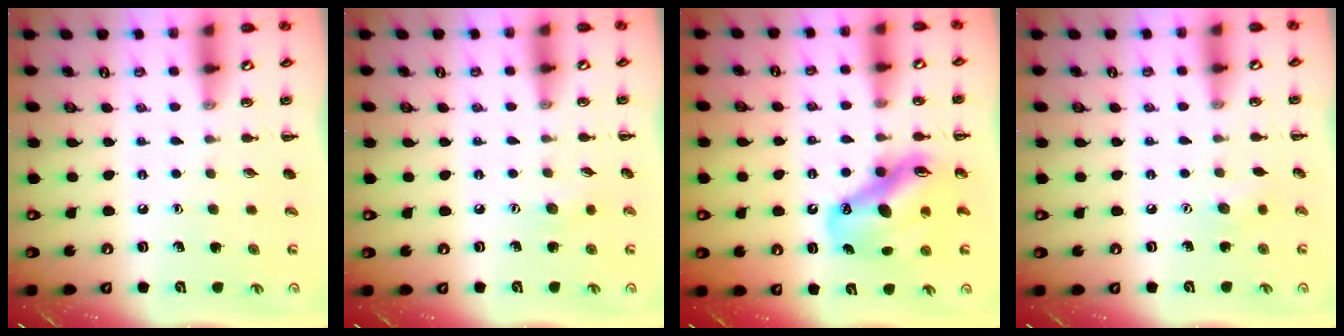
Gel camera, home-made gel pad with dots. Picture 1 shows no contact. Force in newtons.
{"total": 4.6, "press": 4.4, "slide": 1.1}
{"total": 14.2, "press": 13.6, "slide": 4.0}
{"total": 4.4, "press": 4.3, "slide": 0.7}